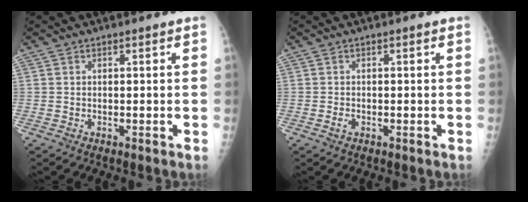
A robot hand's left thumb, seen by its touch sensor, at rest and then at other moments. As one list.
[{"total": 0.9, "force": [-0.3, 0.6, 0.6], "torque": [-0.012, 0.002, -0.006]}]